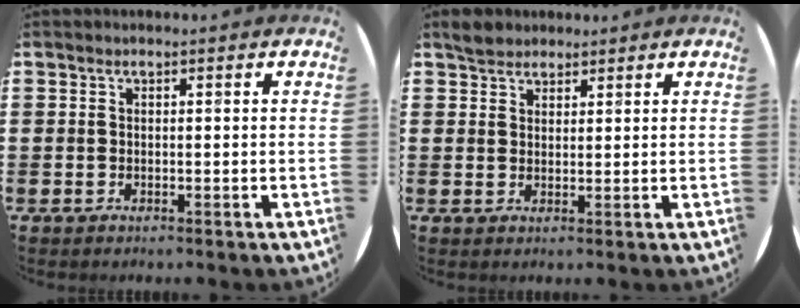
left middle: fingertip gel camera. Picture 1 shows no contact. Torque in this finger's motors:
{"motor_torque": [0.03, -0.02, 0.04, 0.02]}